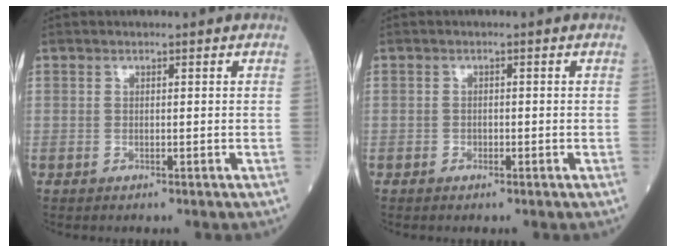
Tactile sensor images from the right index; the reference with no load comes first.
{"total": 0.7, "force": [-0.2, 0.6, 0.2], "torque": [0.001, 0.003, -0.003]}